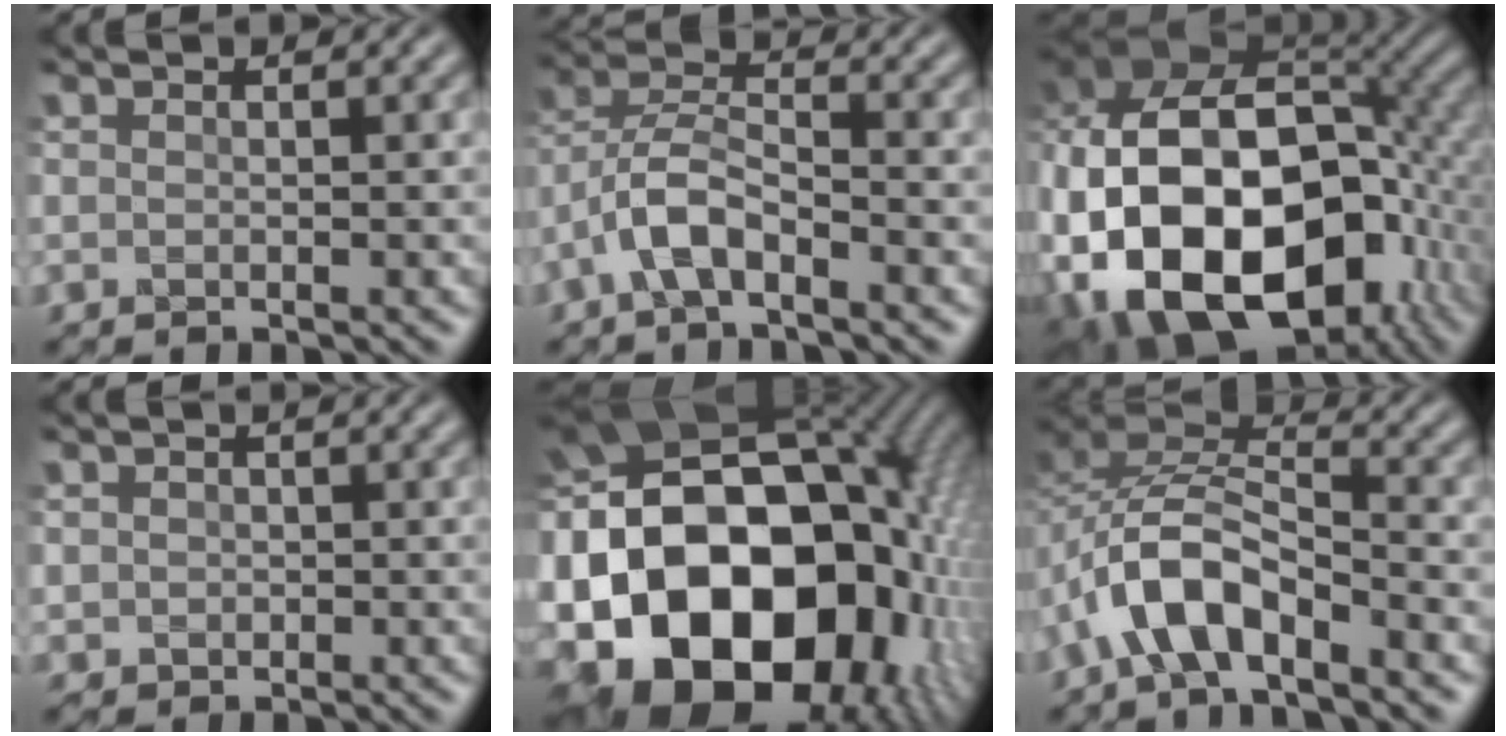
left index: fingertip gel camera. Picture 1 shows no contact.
{"total": 4.1, "force": [-2.2, 1.7, 3.0], "torque": [-0.055, 0.014, -0.048]}
{"total": 21.7, "force": [-4.6, 14.1, 15.8], "torque": [-0.321, -0.020, -0.062]}
{"total": 1.8, "force": [0.4, 1.7, 0.2], "torque": [0.017, 0.003, -0.010]}
{"total": 22.5, "force": [-3.6, 16.5, 14.8], "torque": [-0.295, -0.022, -0.049]}
{"total": 5.9, "force": [-3.0, 2.8, 4.2], "torque": [-0.070, 0.007, -0.061]}